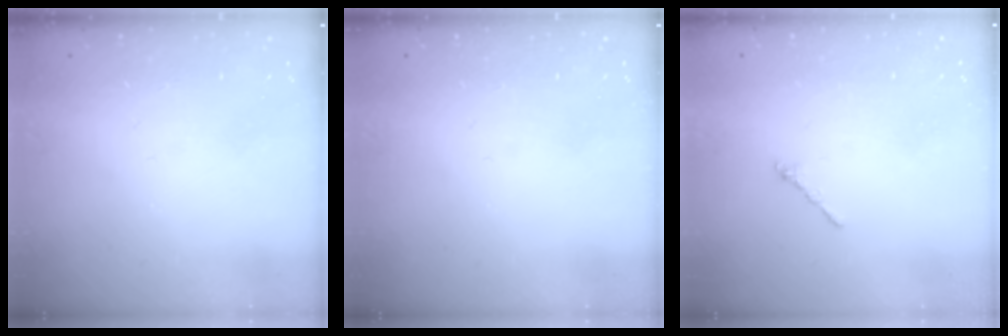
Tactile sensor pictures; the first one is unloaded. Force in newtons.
{"total": 0.0}
{"total": 1.2, "press": 1.1, "slide": 0.5}